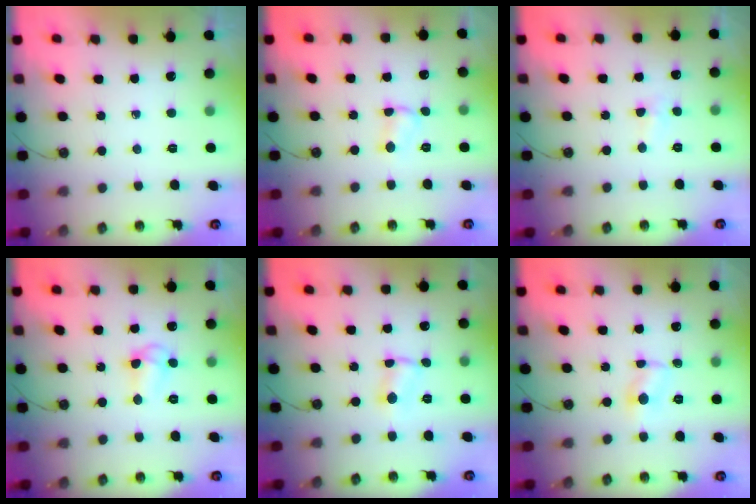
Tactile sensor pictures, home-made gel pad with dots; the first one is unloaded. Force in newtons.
{"total": 3.4, "press": 3.4, "slide": 0.5}
{"total": 2.4, "press": 2.3, "slide": 0.4}
{"total": 6.0, "press": 6.0, "slide": 0.4}
{"total": 2.0, "press": 2.0, "slide": 0.3}
{"total": 3.8, "press": 3.8, "slide": 0.3}